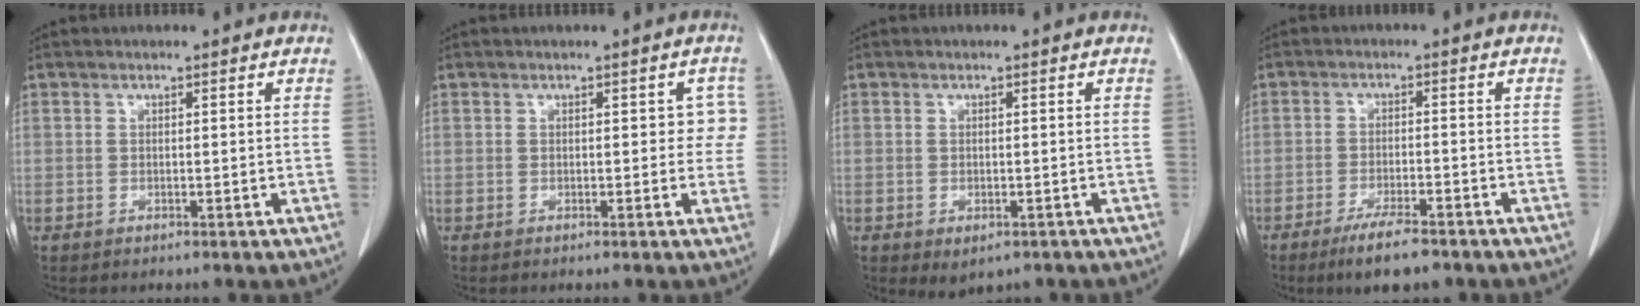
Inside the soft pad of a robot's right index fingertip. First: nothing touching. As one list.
[{"total": 2.6, "force": [0.3, 1.8, 1.9], "torque": [-0.004, 0.020, -0.001]}, {"total": 2.7, "force": [-1.5, 1.6, 1.5], "torque": [-0.020, -0.004, -0.008]}, {"total": 6.6, "force": [-4.9, 1.0, 4.3], "torque": [-0.075, -0.012, -0.078]}]